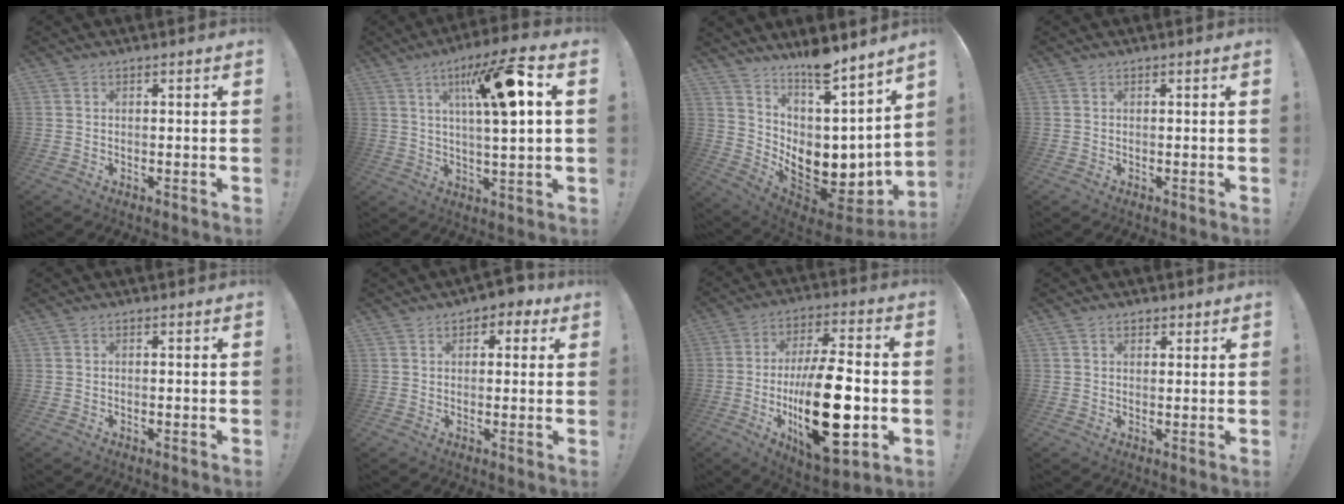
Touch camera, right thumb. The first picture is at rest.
{"total": 15.2, "force": [4.6, 2.8, 14.2], "torque": [-0.224, -0.006, 0.060]}
{"total": 10.6, "force": [4.8, 6.6, 6.9], "torque": [-0.091, -0.076, 0.096]}
{"total": 0.0}
{"total": 0.0}
{"total": 3.4, "force": [1.6, 2.4, 1.8], "torque": [-0.012, -0.006, 0.022]}
{"total": 26.2, "force": [-4.5, 10.3, 23.7], "torque": [-0.408, 0.003, -0.065]}
{"total": 1.9, "force": [1.1, 1.4, 0.6], "torque": [-0.002, -0.003, 0.019]}